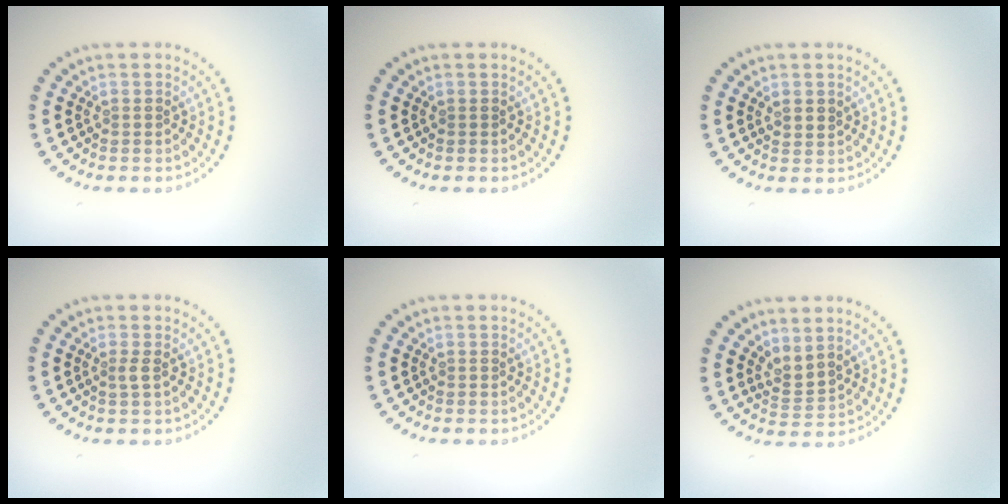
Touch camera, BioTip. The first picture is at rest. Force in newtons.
{"total": 0.0}
{"total": 1.1, "press": 1.0, "slide": 0.6}
{"total": 0.9, "press": 0.6, "slide": 0.6}
{"total": 0.0}
{"total": 2.1, "press": 1.4, "slide": 1.6}